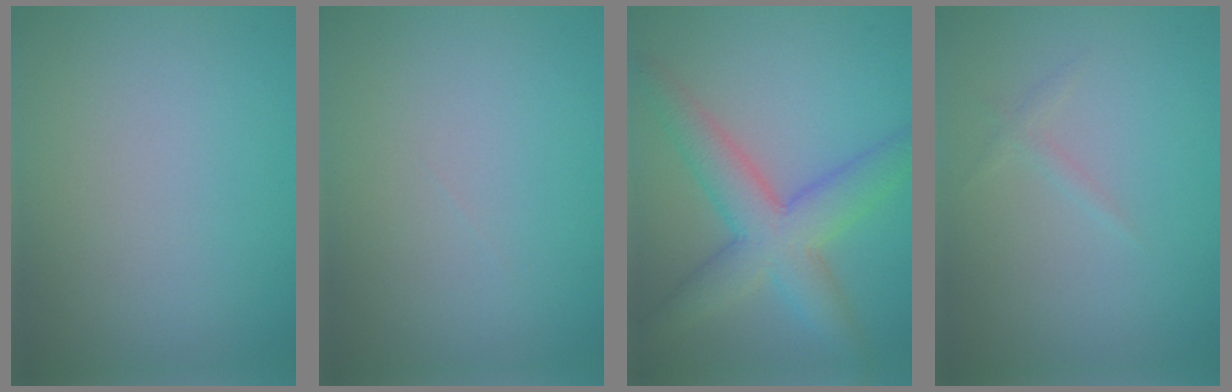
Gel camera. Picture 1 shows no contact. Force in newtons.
{"total": 0.0}
{"total": 6.6, "press": 6.6, "slide": 0.3}
{"total": 0.7, "press": 0.7, "slide": 0.1}